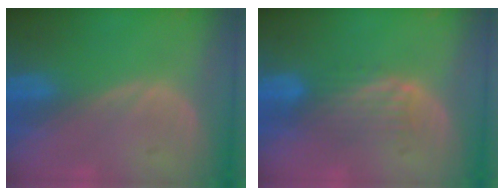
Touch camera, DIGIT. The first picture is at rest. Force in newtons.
{"total": 4.6, "press": 4.0, "slide": 2.4}